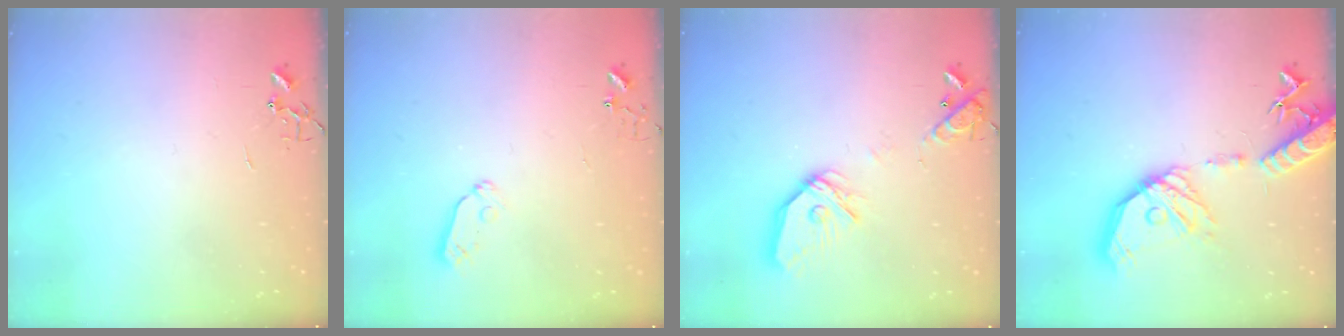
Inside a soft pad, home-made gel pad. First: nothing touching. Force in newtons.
{"total": 5.0, "press": 4.9, "slide": 1.1}
{"total": 15.8, "press": 15.6, "slide": 2.1}
{"total": 22.7, "press": 22.4, "slide": 3.8}